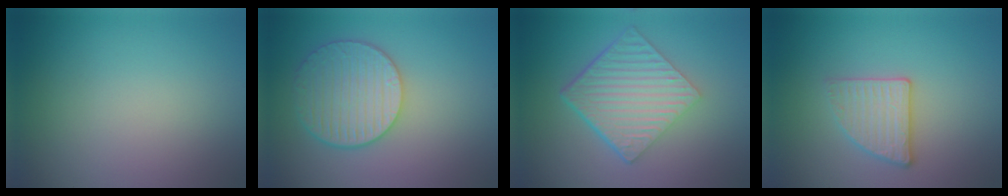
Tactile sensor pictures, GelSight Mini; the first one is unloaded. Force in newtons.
{"total": 4.9, "press": 4.4, "slide": 2.1}
{"total": 6.5, "press": 4.4, "slide": 4.7}
{"total": 2.8, "press": 2.7, "slide": 0.9}